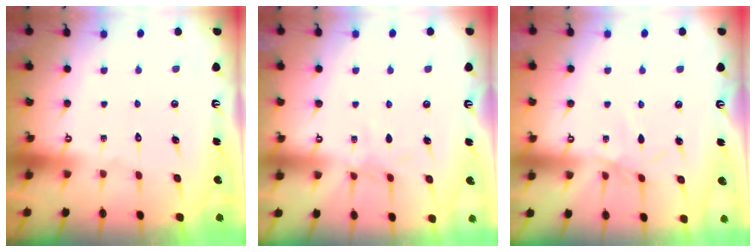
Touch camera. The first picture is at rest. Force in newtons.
{"total": 4.7, "press": 4.7, "slide": 0.5}
{"total": 2.5, "press": 2.5, "slide": 0.6}